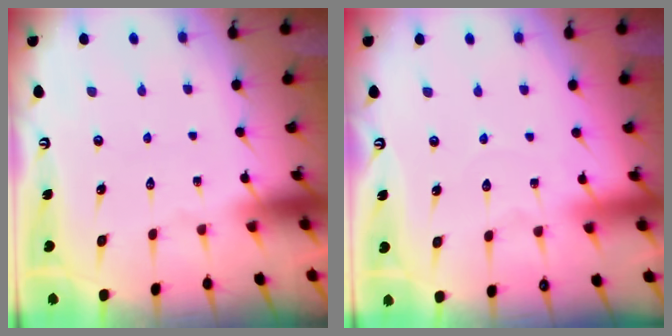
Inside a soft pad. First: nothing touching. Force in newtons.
{"total": 3.8, "press": 3.7, "slide": 0.4}